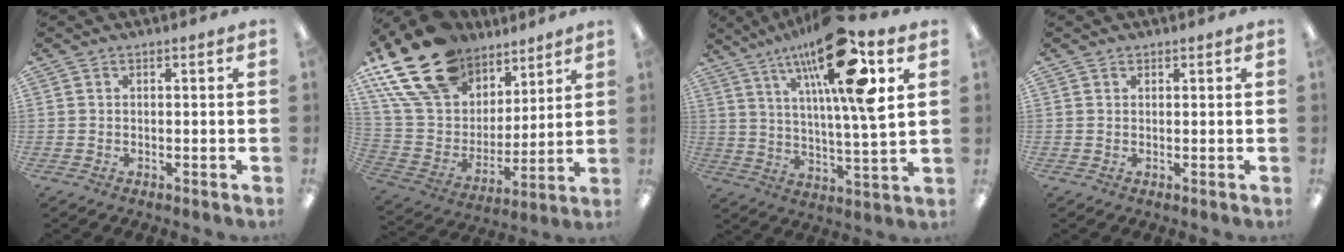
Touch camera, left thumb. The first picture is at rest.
{"total": 23.0, "force": [15.2, 13.9, 10.2], "torque": [-0.209, -0.083, 0.287]}
{"total": 21.5, "force": [11.6, 4.5, 17.5], "torque": [-0.308, -0.043, 0.172]}
{"total": 0.9, "force": [0.7, 0.6, 0.2], "torque": [-0.003, 0.000, 0.014]}